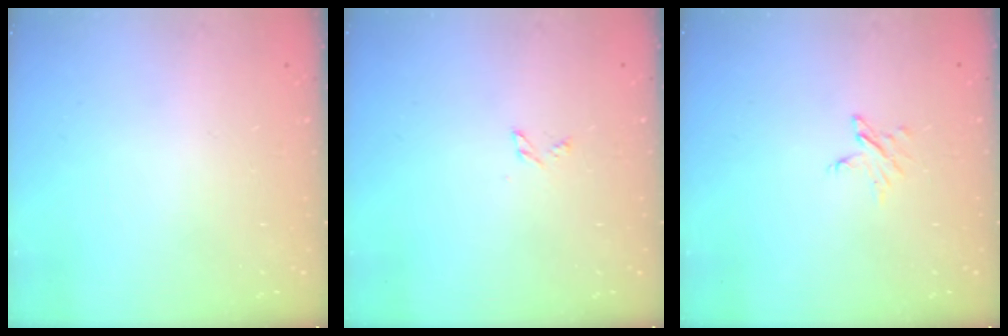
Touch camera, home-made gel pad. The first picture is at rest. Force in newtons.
{"total": 2.4, "press": 2.4, "slide": 0.2}
{"total": 4.0, "press": 4.0, "slide": 0.5}